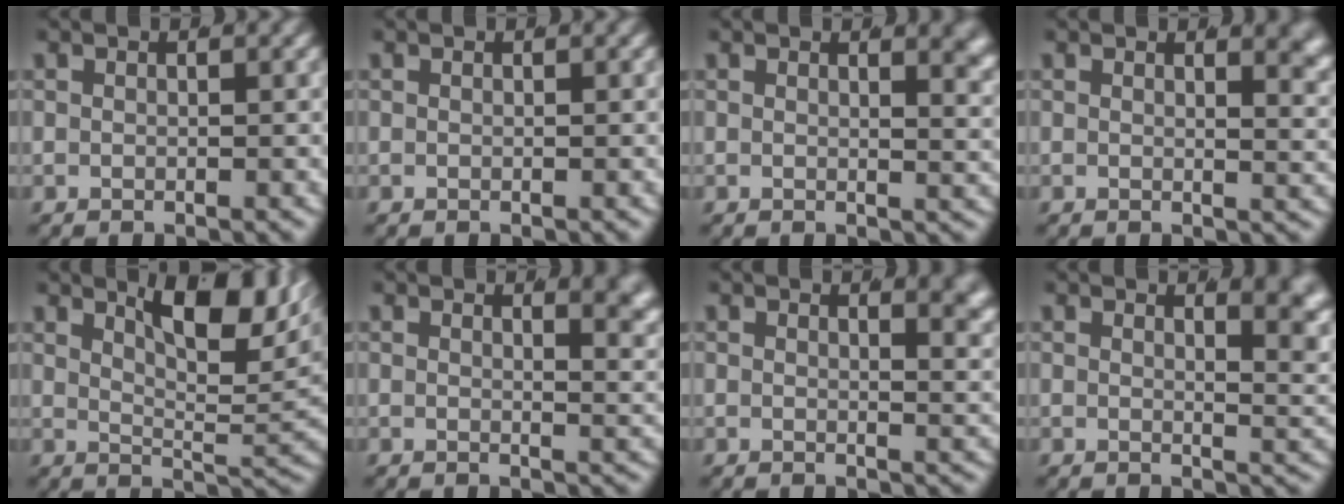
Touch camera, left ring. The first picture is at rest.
{"total": 0.0}
{"total": 2.8, "force": [1.6, 0.6, 2.2], "torque": [-0.015, -0.007, 0.024]}
{"total": 3.2, "force": [1.8, 0.8, 2.5], "torque": [-0.017, -0.006, 0.026]}
{"total": 8.1, "force": [4.2, 2.2, 6.5], "torque": [-0.081, -0.003, 0.068]}
{"total": 4.2, "force": [2.3, 1.1, 3.3], "torque": [-0.020, -0.003, 0.033]}
{"total": 3.7, "force": [2.1, 1.0, 2.9], "torque": [-0.019, -0.003, 0.030]}
{"total": 5.0, "force": [2.3, 1.3, 4.2], "torque": [-0.028, -0.006, 0.035]}